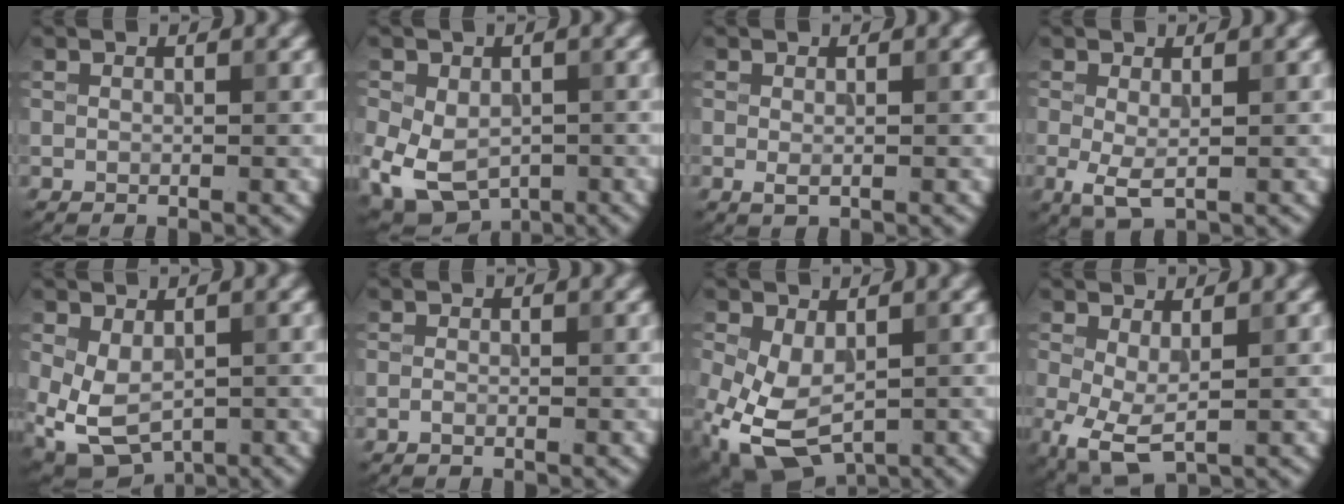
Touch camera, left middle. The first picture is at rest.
{"total": 6.7, "force": [-2.5, 4.5, 4.4], "torque": [-0.099, -0.030, -0.024]}
{"total": 0.7, "force": [-0.3, 0.1, 0.6], "torque": [-0.015, -0.001, 0.004]}
{"total": 2.0, "force": [-0.5, 0.4, 1.9], "torque": [-0.045, -0.005, -0.001]}
{"total": 5.2, "force": [-0.9, 3.0, 4.1], "torque": [-0.098, -0.020, 0.004]}
{"total": 0.7, "force": [-0.7, 0.0, -0.1], "torque": [-0.004, -0.002, -0.005]}
{"total": 7.3, "force": [-2.9, 4.0, 5.4], "torque": [-0.136, -0.020, -0.035]}
{"total": 3.4, "force": [-0.8, 1.4, 3.0], "torque": [-0.077, -0.010, -0.007]}